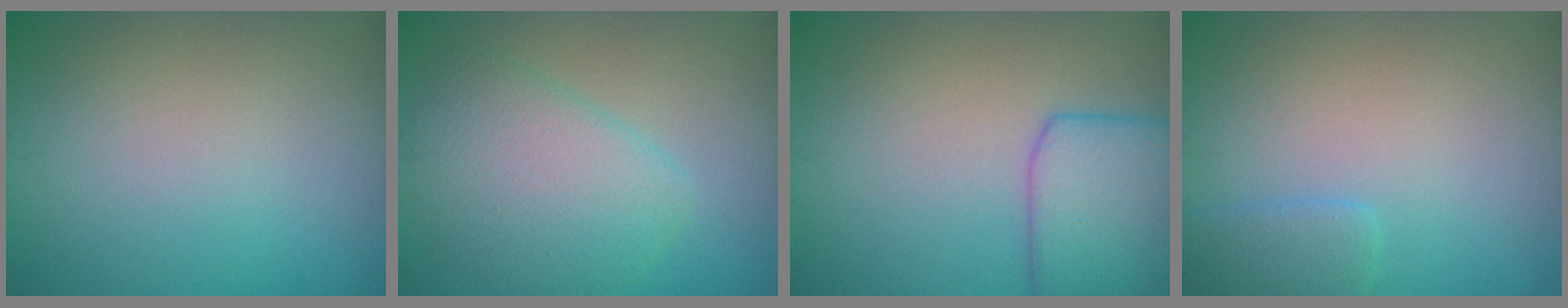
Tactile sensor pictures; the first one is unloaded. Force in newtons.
{"total": 4.8, "press": 4.8, "slide": 0.3}
{"total": 6.1, "press": 6.1, "slide": 0.4}
{"total": 1.7, "press": 1.7, "slide": 0.2}